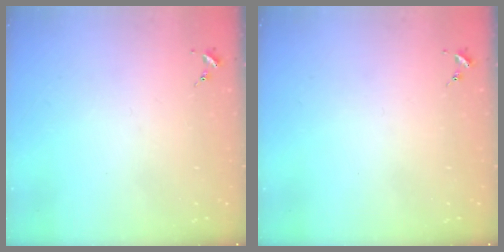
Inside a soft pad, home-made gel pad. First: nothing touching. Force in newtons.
{"total": 0.0}